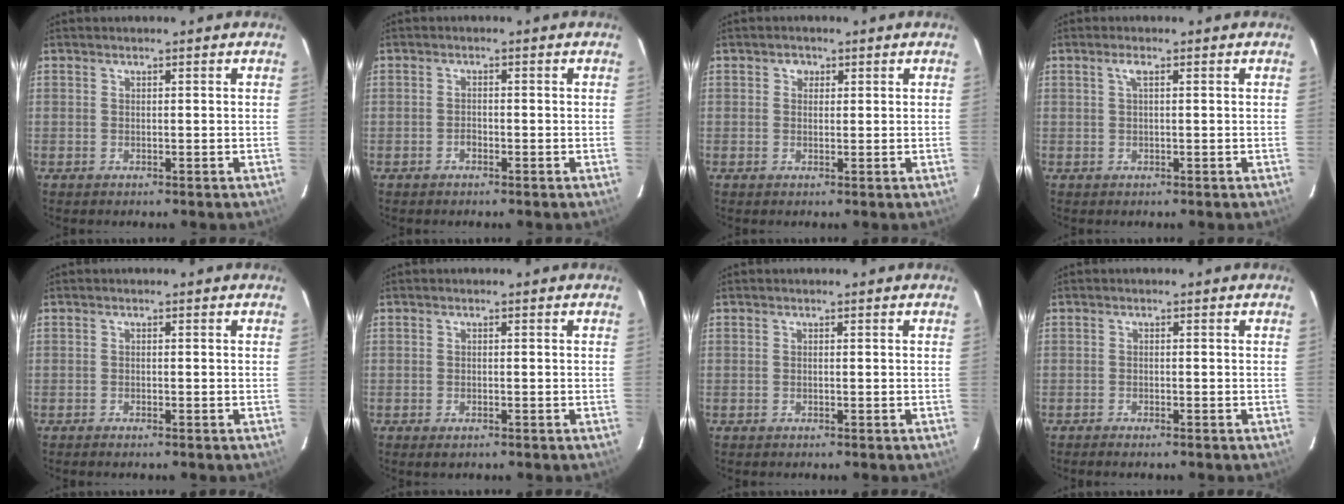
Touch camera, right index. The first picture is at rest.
{"total": 0.9, "force": [-0.7, 0.6, 0.3], "torque": [-0.007, 0.001, -0.011]}
{"total": 1.6, "force": [0.5, 1.5, 0.3], "torque": [-0.003, 0.007, 0.006]}
{"total": 1.3, "force": [0.5, 0.1, 1.2], "torque": [-0.024, 0.004, 0.010]}
{"total": 0.6, "force": [-0.6, 0.1, 0.2], "torque": [-0.005, -0.002, -0.010]}
{"total": 1.0, "force": [-0.6, 0.6, 0.6], "torque": [-0.010, -0.004, -0.010]}
{"total": 0.0}
{"total": 1.3, "force": [-1.2, 0.1, 0.6], "torque": [-0.018, -0.003, -0.021]}